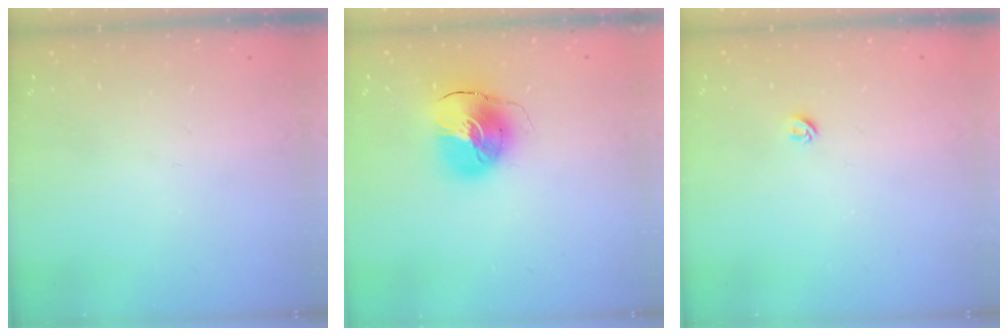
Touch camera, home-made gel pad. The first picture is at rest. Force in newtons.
{"total": 10.6, "press": 10.5, "slide": 1.7}
{"total": 3.9, "press": 3.8, "slide": 0.3}